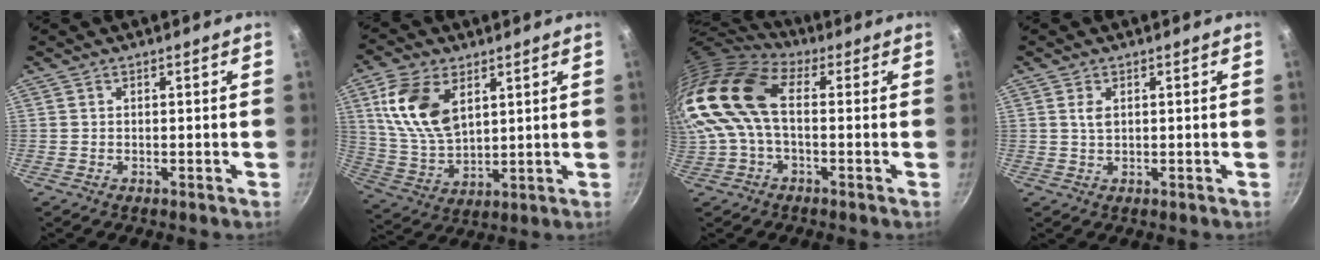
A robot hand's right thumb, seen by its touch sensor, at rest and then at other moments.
{"total": 14.0, "force": [5.2, 8.3, 10.0], "torque": [-0.183, -0.022, 0.113]}
{"total": 17.2, "force": [1.4, 9.8, 14.1], "torque": [-0.290, 0.020, 0.013]}
{"total": 2.0, "force": [0.7, 1.2, 1.5], "torque": [-0.029, -0.003, 0.013]}